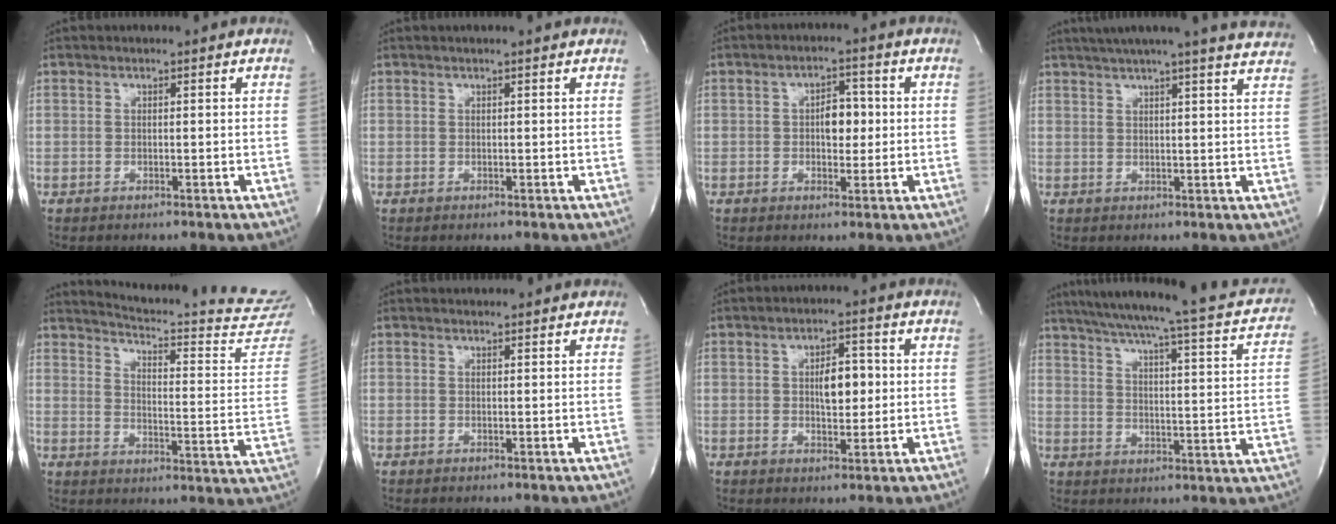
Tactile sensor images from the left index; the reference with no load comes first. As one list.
[{"total": 1.1, "force": [1.0, -0.2, 0.5], "torque": [-0.015, 0.008, 0.015]}, {"total": 4.5, "force": [0.0, 2.5, 3.7], "torque": [-0.054, 0.008, 0.001]}, {"total": 19.9, "force": [17.9, -0.4, 8.6], "torque": [-0.137, -0.016, 0.217]}, {"total": 21.5, "force": [20.8, -0.1, 5.6], "torque": [-0.090, -0.127, 0.240]}, {"total": 2.4, "force": [2.4, 0.3, 0.3], "torque": [-0.012, 0.016, 0.026]}, {"total": 5.2, "force": [0.4, 2.4, 4.6], "torque": [-0.068, 0.005, 0.008]}, {"total": 25.0, "force": [21.1, 2.9, 13.0], "torque": [-0.193, -0.018, 0.256]}]